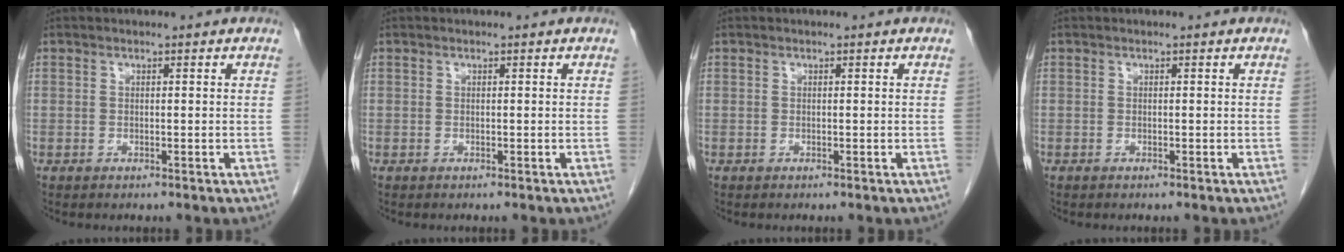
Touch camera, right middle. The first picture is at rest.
{"total": 0.0}
{"total": 0.0}
{"total": 0.0}